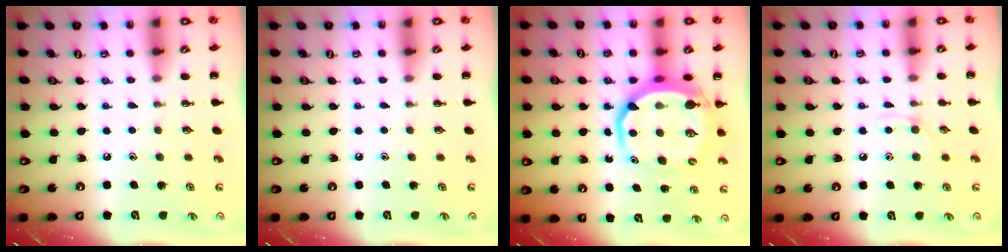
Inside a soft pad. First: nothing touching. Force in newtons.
{"total": 0.0}
{"total": 10.2, "press": 9.8, "slide": 2.8}
{"total": 2.8, "press": 2.7, "slide": 0.9}